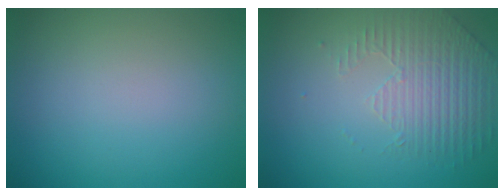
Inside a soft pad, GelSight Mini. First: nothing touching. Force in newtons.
{"total": 2.1, "press": 1.8, "slide": 1.0}